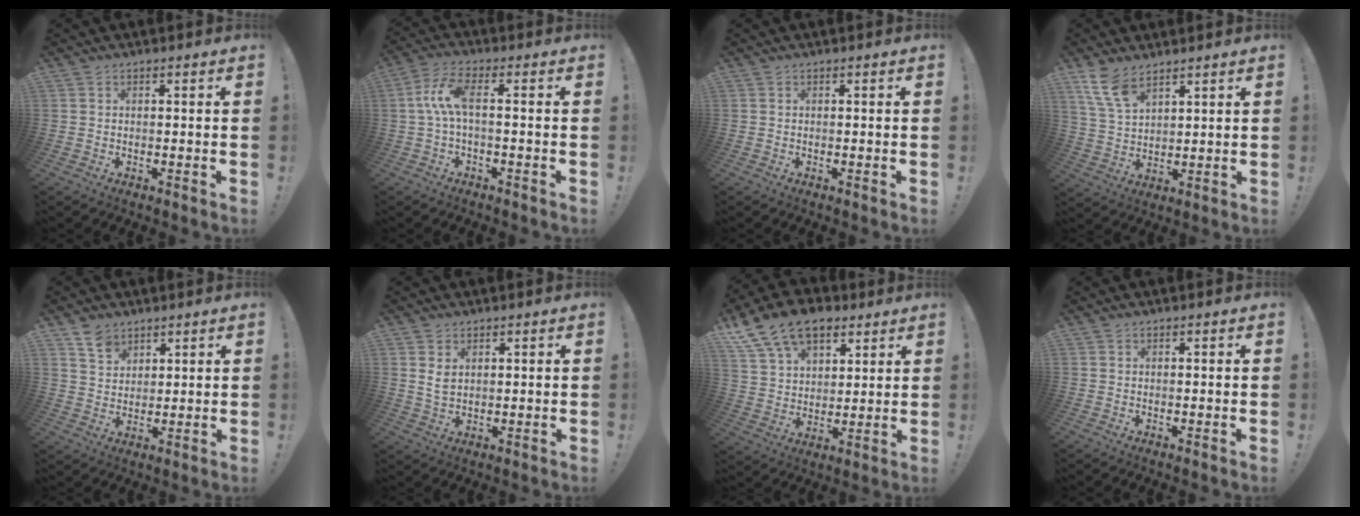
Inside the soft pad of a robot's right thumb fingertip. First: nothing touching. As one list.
[{"total": 8.1, "force": [0.1, 2.2, 7.8], "torque": [-0.157, 0.000, -0.001]}, {"total": 0.0}, {"total": 8.6, "force": [6.2, 3.8, 4.6], "torque": [-0.102, -0.025, 0.123]}, {"total": 6.3, "force": [4.8, 3.8, 1.7], "torque": [-0.026, -0.028, 0.090]}, {"total": 3.7, "force": [1.5, 2.3, 2.5], "torque": [-0.034, -0.003, 0.027]}, {"total": 15.6, "force": [9.8, 9.5, 7.5], "torque": [-0.141, -0.054, 0.187]}, {"total": 0.0}]